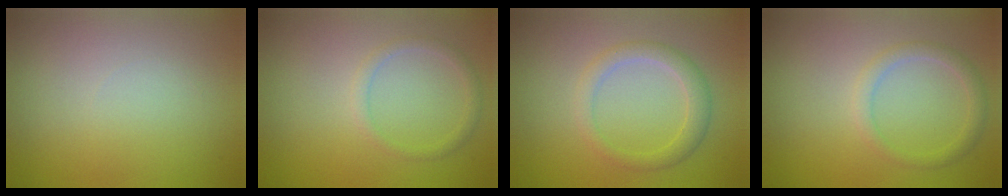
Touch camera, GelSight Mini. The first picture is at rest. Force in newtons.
{"total": 1.3, "press": 1.3, "slide": 0.0}
{"total": 2.5, "press": 2.5, "slide": 0.1}
{"total": 1.8, "press": 1.8, "slide": 0.0}